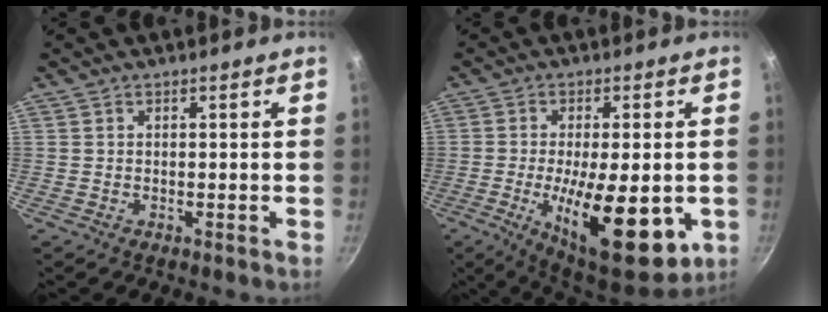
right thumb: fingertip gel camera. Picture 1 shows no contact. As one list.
[{"total": 18.5, "force": [-4.4, 6.9, 16.6], "torque": [-0.236, -0.005, -0.056]}]